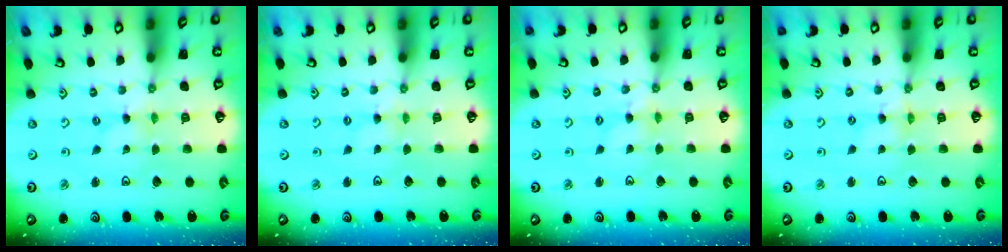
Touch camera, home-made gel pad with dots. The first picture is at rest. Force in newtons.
{"total": 2.1, "press": 2.1, "slide": 0.4}
{"total": 3.0, "press": 3.0, "slide": 0.4}
{"total": 1.2, "press": 1.2, "slide": 0.3}